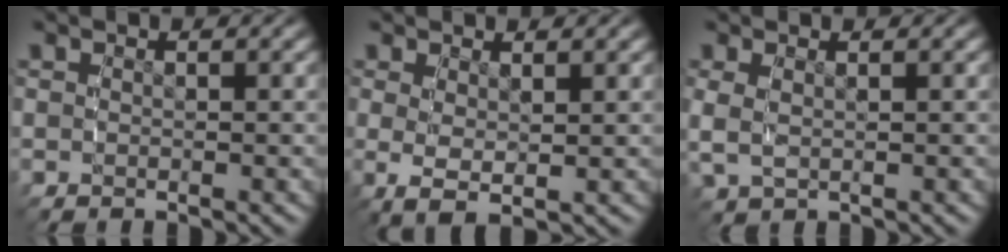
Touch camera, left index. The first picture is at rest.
{"total": 2.8, "force": [0.2, 1.5, 2.4], "torque": [-0.051, -0.012, 0.012]}
{"total": 2.8, "force": [0.4, 2.2, 1.7], "torque": [-0.055, -0.007, 0.014]}